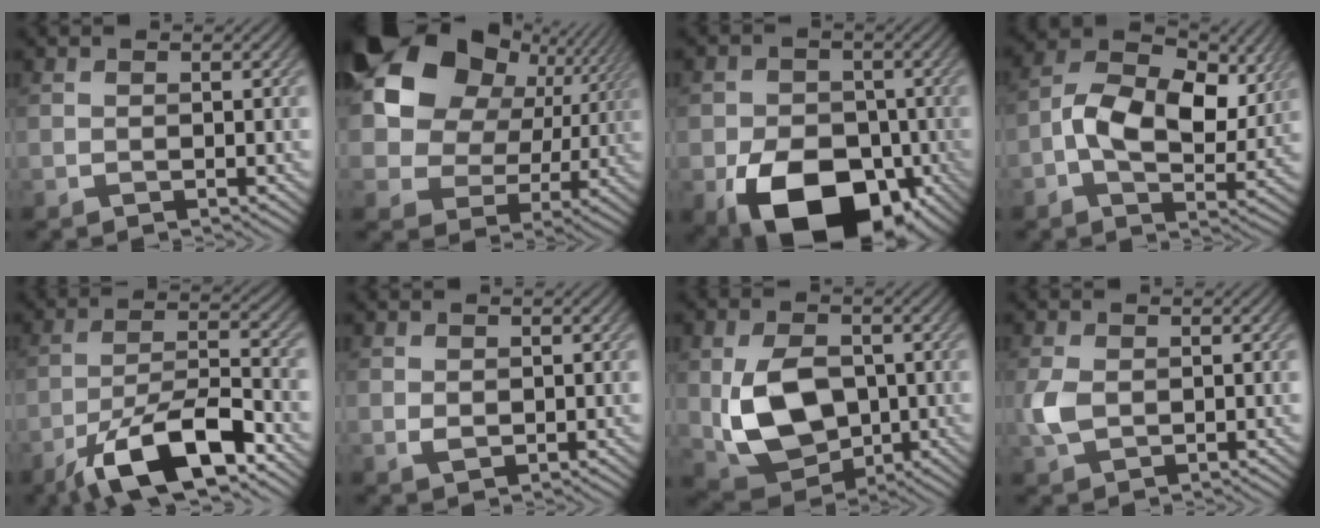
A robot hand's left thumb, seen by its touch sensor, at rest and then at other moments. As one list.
[{"total": 16.4, "force": [6.8, 12.1, 8.8], "torque": [-0.195, 0.026, 0.119]}, {"total": 14.1, "force": [-6.1, 9.4, 8.5], "torque": [-0.137, -0.037, -0.109]}, {"total": 10.5, "force": [0.6, 6.6, 8.1], "torque": [-0.155, 0.004, 0.004]}, {"total": 12.8, "force": [-8.2, 3.8, 9.1], "torque": [-0.164, -0.002, -0.157]}, {"total": 1.2, "force": [0.2, 0.9, 0.6], "torque": [-0.017, -0.003, 0.006]}, {"total": 10.3, "force": [-1.1, 7.0, 7.5], "torque": [-0.168, -0.016, -0.016]}, {"total": 3.2, "force": [0.0, 2.1, 2.4], "torque": [-0.072, -0.003, -0.001]}]